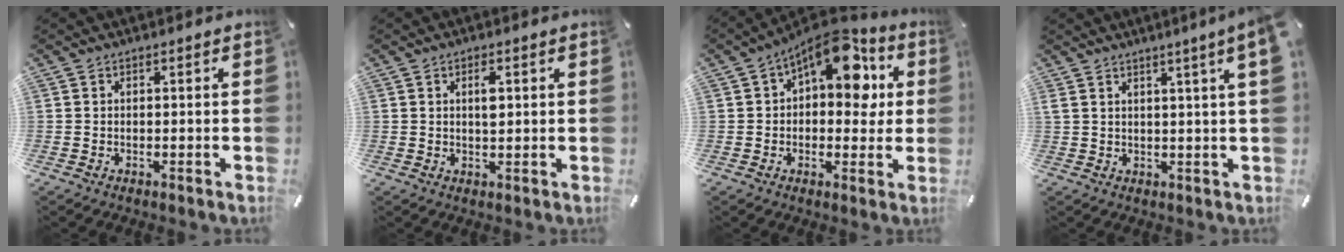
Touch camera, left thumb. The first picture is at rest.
{"total": 2.7, "force": [0.7, 0.9, 2.4], "torque": [-0.042, 0.000, 0.008]}
{"total": 13.9, "force": [6.7, 7.7, 9.4], "torque": [-0.123, -0.041, 0.112]}
{"total": 5.3, "force": [2.7, -0.3, 4.6], "torque": [-0.084, -0.006, 0.044]}